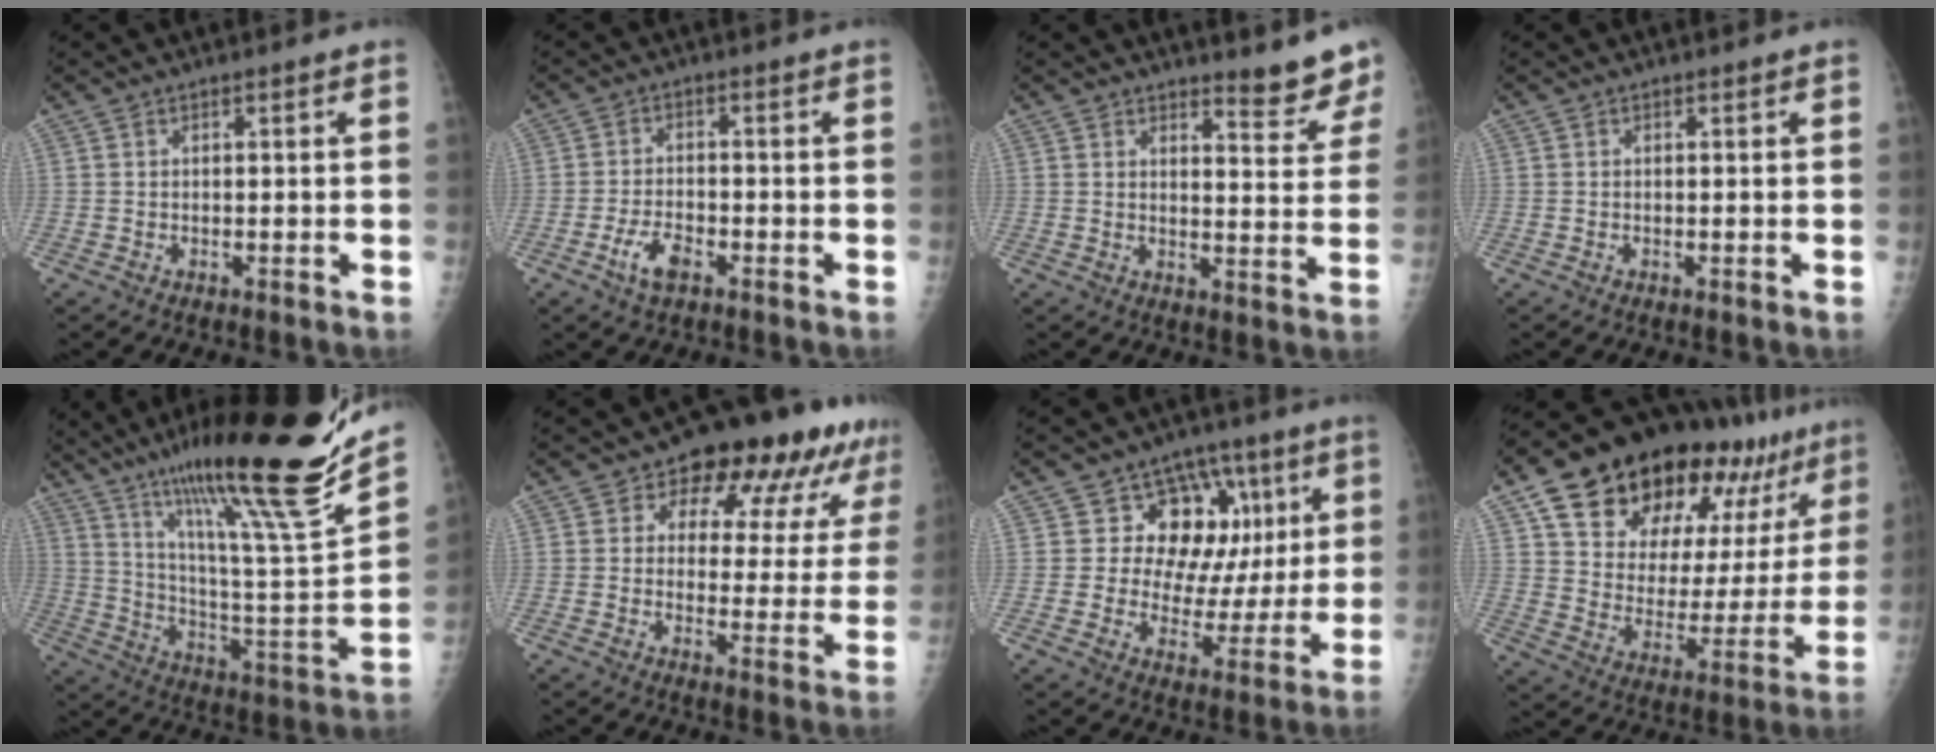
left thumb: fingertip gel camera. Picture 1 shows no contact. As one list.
[{"total": 4.9, "force": [-2.5, 2.4, 3.4], "torque": [-0.066, 0.012, -0.046]}, {"total": 6.2, "force": [5.7, 1.3, 2.2], "torque": [-0.007, -0.052, 0.067]}, {"total": 0.0}, {"total": 28.5, "force": [20.6, 2.2, 19.6], "torque": [-0.290, -0.098, 0.334]}, {"total": 16.8, "force": [10.2, 9.2, 9.6], "torque": [-0.076, -0.026, 0.124]}, {"total": 14.0, "force": [4.4, 10.6, 7.9], "torque": [-0.043, -0.001, 0.066]}, {"total": 27.9, "force": [17.6, 13.8, 16.7], "torque": [-0.219, -0.035, 0.271]}]